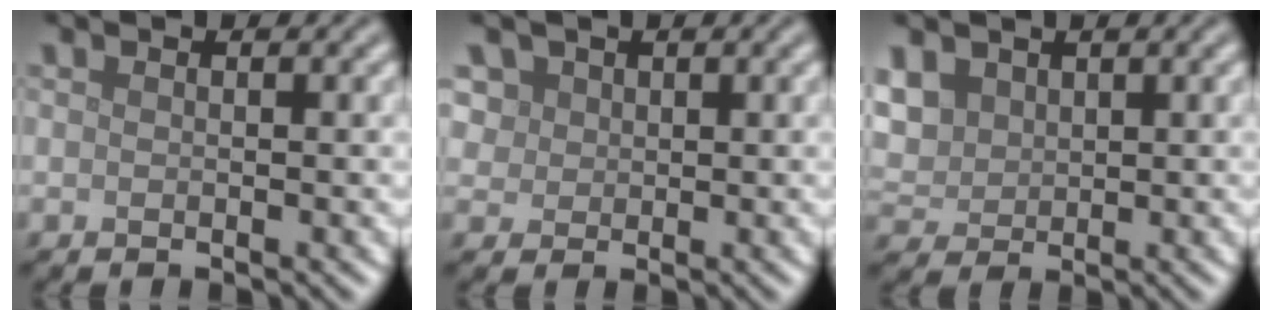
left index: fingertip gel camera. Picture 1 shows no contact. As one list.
[{"total": 3.6, "force": [1.9, 2.7, 1.3], "torque": [-0.036, 0.006, 0.036]}, {"total": 3.7, "force": [1.7, 2.8, 1.7], "torque": [-0.057, 0.002, 0.039]}]